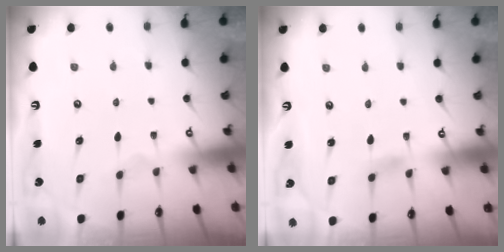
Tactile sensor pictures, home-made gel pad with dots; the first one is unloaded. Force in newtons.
{"total": 2.6, "press": 2.5, "slide": 0.3}